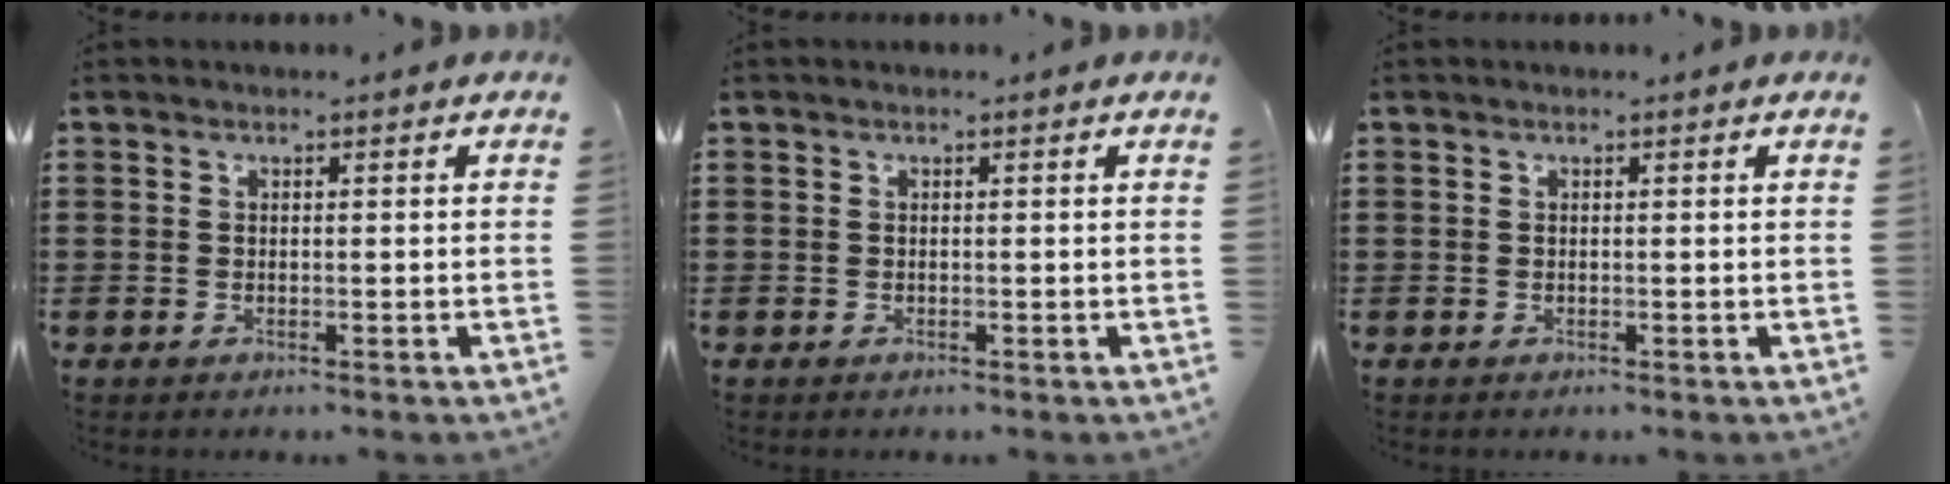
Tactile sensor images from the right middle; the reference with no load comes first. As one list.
[{"total": 0.0}, {"total": 0.0}]